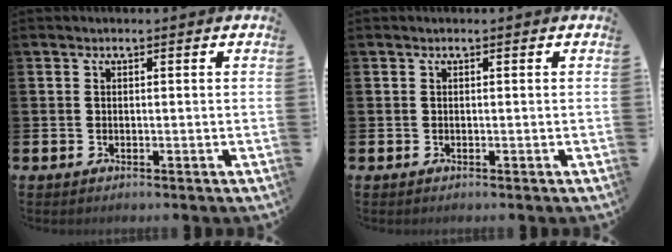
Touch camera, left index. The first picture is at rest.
{"total": 0.0}